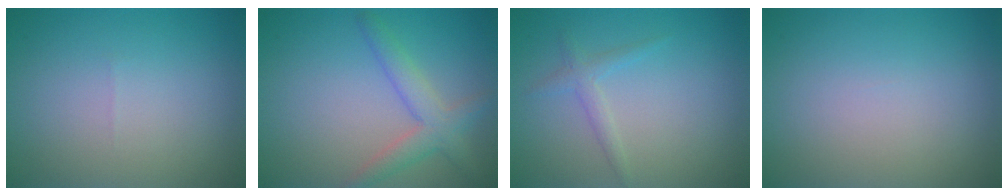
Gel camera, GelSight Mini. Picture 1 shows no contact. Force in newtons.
{"total": 3.3, "press": 3.3, "slide": 0.1}
{"total": 1.4, "press": 1.4, "slide": 0.0}
{"total": 0.0}